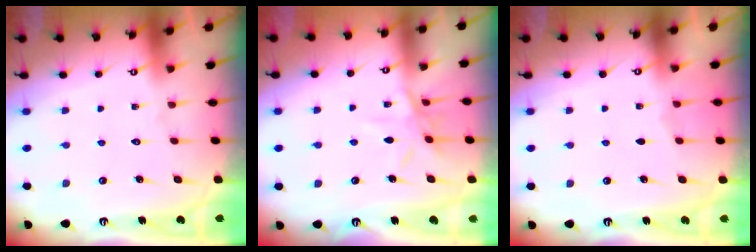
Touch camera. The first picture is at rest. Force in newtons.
{"total": 8.4, "press": 8.3, "slide": 0.6}
{"total": 1.6, "press": 1.5, "slide": 0.3}